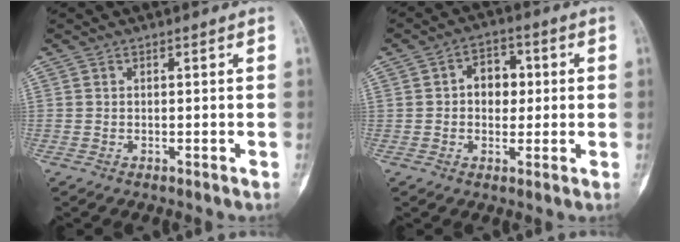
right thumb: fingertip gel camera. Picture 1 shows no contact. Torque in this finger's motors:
{"motor_torque": [0.97, 0.80, 0.08, -0.23, -0.02]}